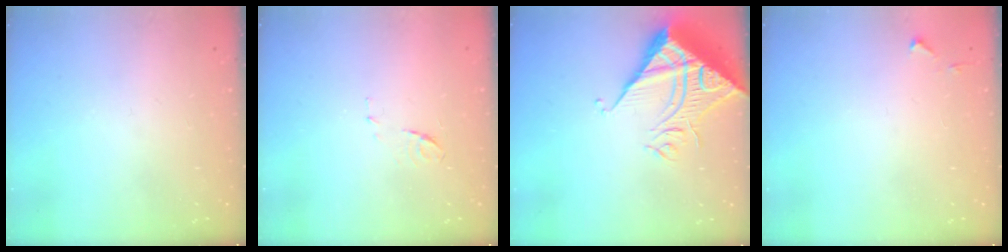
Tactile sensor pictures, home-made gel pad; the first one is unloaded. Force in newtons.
{"total": 6.2, "press": 6.2, "slide": 0.5}
{"total": 12.1, "press": 12.0, "slide": 1.2}
{"total": 3.7, "press": 3.7, "slide": 0.6}